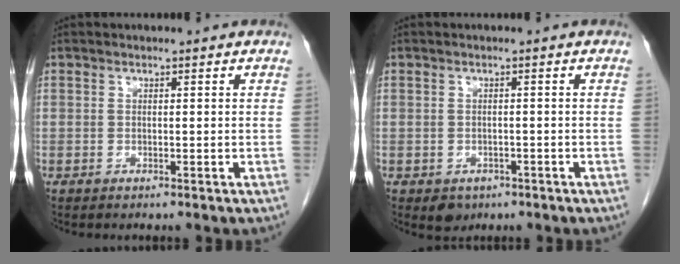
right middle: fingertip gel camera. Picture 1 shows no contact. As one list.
[{"total": 2.8, "force": [-1.6, 2.1, 1.0], "torque": [-0.010, 0.002, -0.015]}]